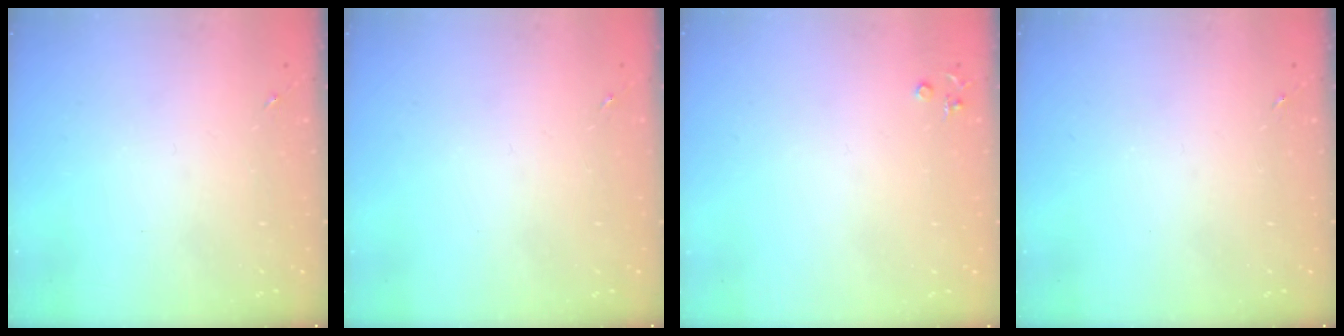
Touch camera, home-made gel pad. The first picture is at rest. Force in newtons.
{"total": 0.0}
{"total": 3.9, "press": 3.8, "slide": 0.6}
{"total": 0.0}